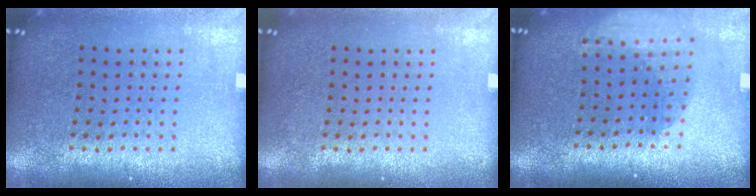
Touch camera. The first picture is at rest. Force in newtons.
{"total": 0.0}
{"total": 1.9, "press": 1.4, "slide": 1.2}